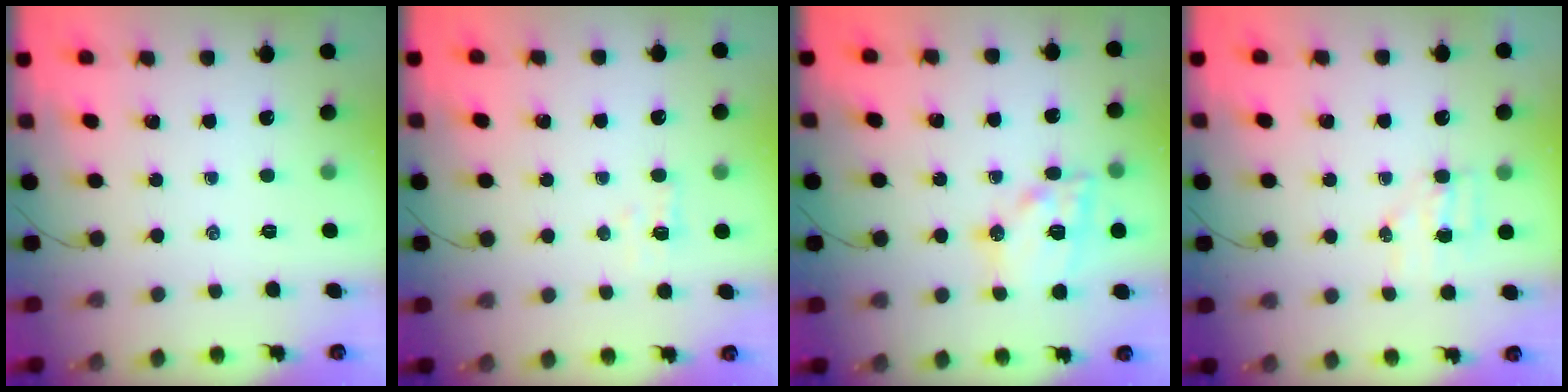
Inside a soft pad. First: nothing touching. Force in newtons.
{"total": 2.9, "press": 2.8, "slide": 1.0}
{"total": 15.0, "press": 14.8, "slide": 2.2}
{"total": 4.5, "press": 4.5, "slide": 0.9}